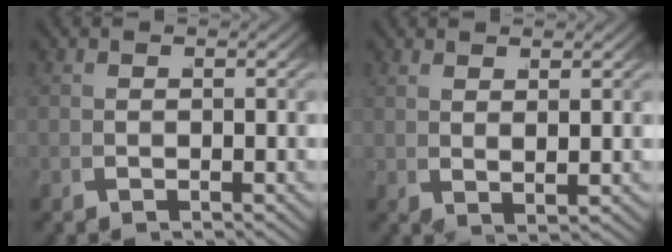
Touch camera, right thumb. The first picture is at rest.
{"total": 1.9, "force": [1.7, -0.5, 0.7], "torque": [-0.015, -0.005, 0.044]}